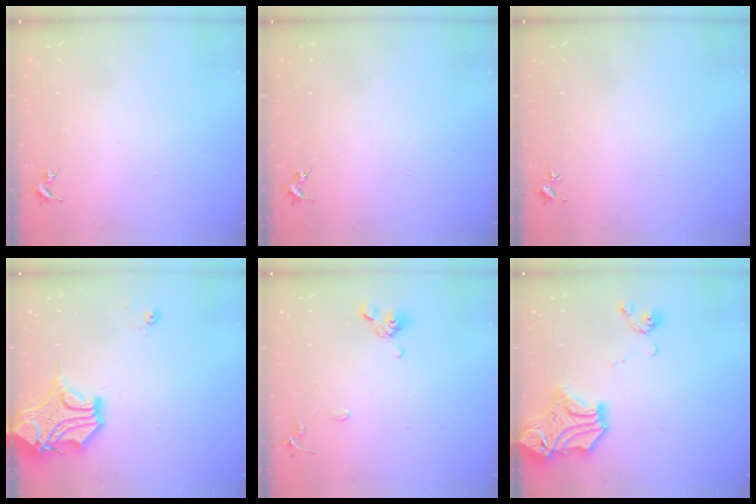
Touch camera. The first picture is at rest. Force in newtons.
{"total": 0.0}
{"total": 2.0, "press": 2.0, "slide": 0.3}
{"total": 16.9, "press": 16.8, "slide": 2.5}
{"total": 8.8, "press": 8.6, "slide": 2.0}
{"total": 18.9, "press": 18.7, "slide": 2.7}